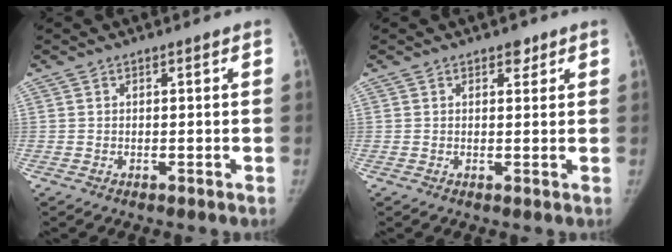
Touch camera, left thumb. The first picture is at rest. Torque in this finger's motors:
{"motor_torque": [0.33, -0.29, 0.51, -0.01, 0.05]}